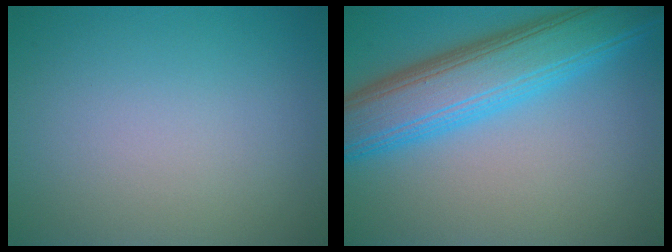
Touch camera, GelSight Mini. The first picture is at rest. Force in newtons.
{"total": 8.6, "press": 8.6, "slide": 0.1}